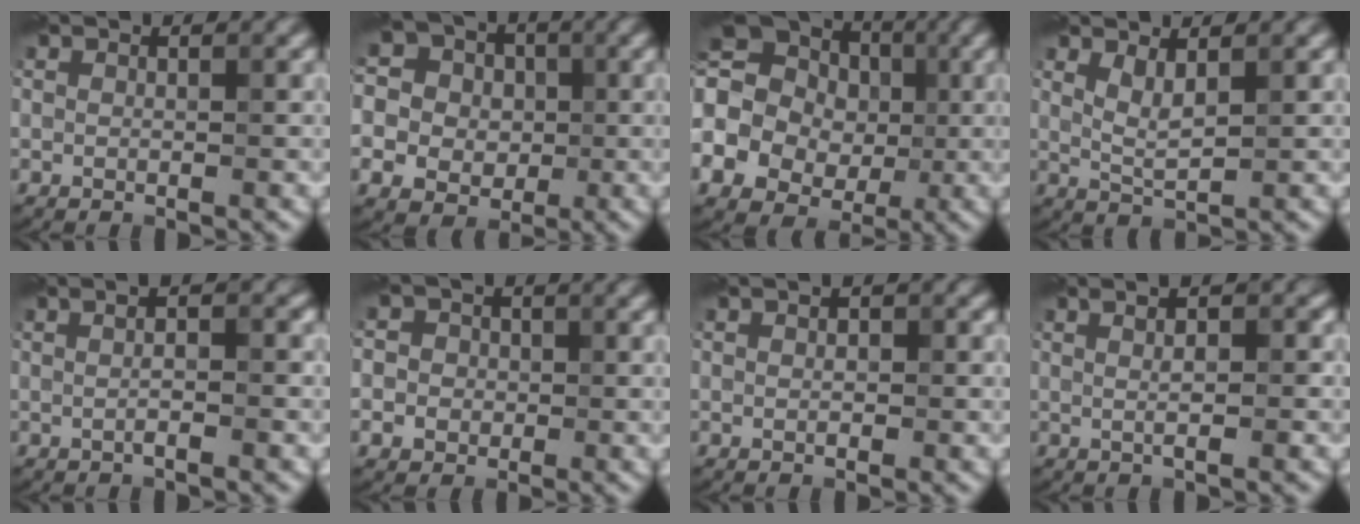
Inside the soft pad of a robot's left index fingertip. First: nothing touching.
{"total": 11.3, "force": [1.2, 10.3, 4.5], "torque": [-0.120, 0.028, -0.006]}
{"total": 17.4, "force": [0.2, 15.6, 7.8], "torque": [-0.180, 0.013, -0.040]}
{"total": 2.1, "force": [1.1, 0.6, 1.6], "torque": [-0.035, -0.008, 0.027]}
{"total": 3.0, "force": [0.3, 1.0, 2.8], "torque": [-0.016, 0.001, -0.012]}
{"total": 3.9, "force": [0.1, 3.7, 1.3], "torque": [0.006, 0.021, -0.028]}
{"total": 1.2, "force": [0.0, 0.6, 1.0], "torque": [-0.010, -0.001, 0.001]}
{"total": 4.1, "force": [1.1, 1.6, 3.6], "torque": [-0.023, 0.012, -0.006]}